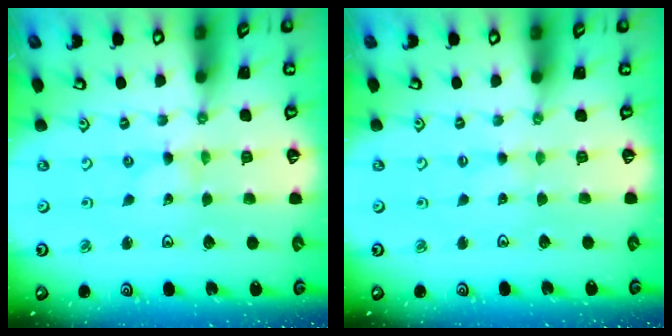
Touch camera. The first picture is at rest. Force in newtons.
{"total": 1.1, "press": 1.0, "slide": 0.3}